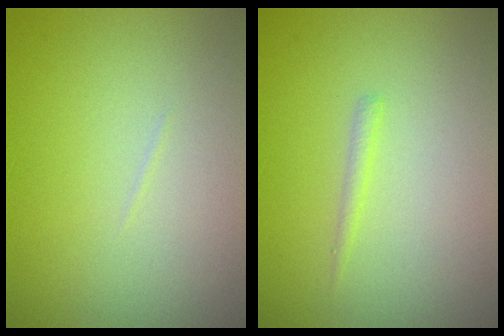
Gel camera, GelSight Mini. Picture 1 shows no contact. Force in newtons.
{"total": 0.7, "press": 0.7, "slide": 0.1}